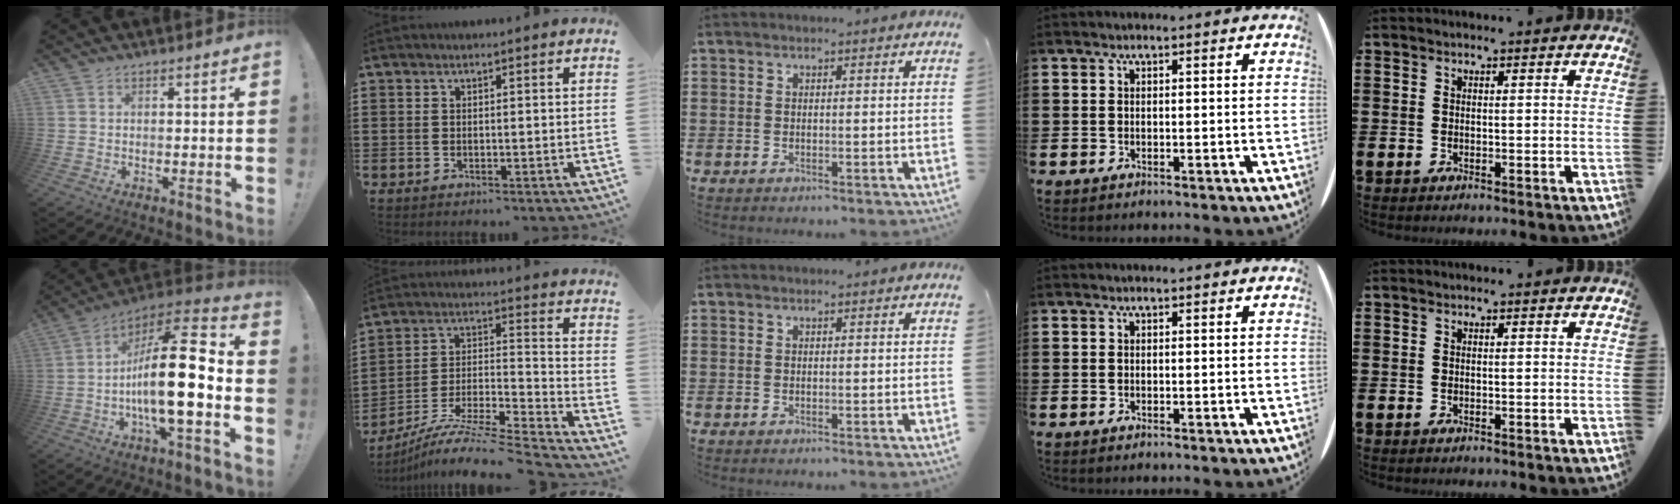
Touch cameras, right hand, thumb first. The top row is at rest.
{"thumb": {"total": 23.1, "force": [-3.5, 6.7, 21.9], "torque": [-0.381, 0.016, -0.063]}, "index": {"total": 8.5, "force": [-7.5, 0.2, 4.0], "torque": [-0.073, -0.003, -0.155]}}